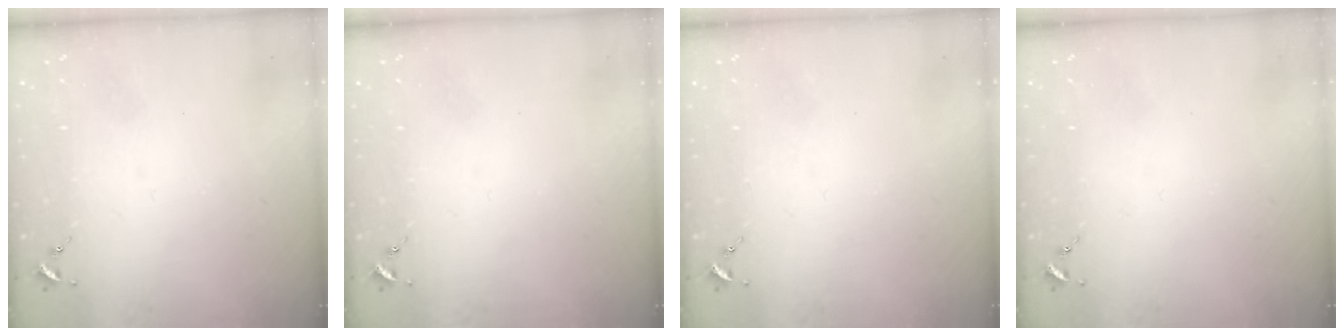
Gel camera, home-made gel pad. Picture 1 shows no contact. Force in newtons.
{"total": 0.0}
{"total": 0.0}
{"total": 0.0}